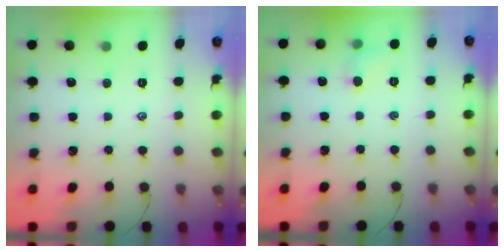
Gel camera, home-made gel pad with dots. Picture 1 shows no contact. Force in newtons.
{"total": 4.5, "press": 4.3, "slide": 1.4}